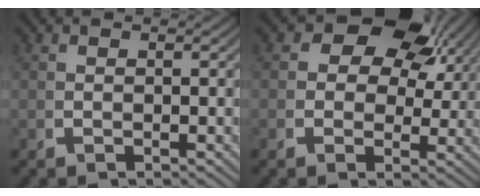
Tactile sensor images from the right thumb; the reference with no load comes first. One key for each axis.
{"total": 10.0, "fx": 4.0, "fy": 6.4, "fz": 6.7, "tx": -0.097, "ty": 0.005, "tz": 0.053}